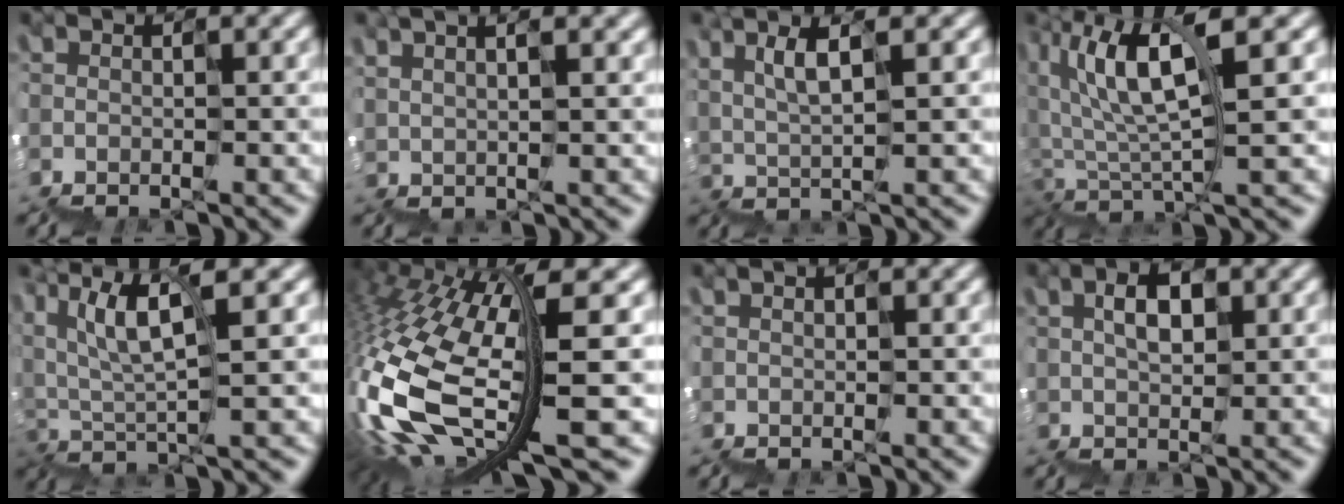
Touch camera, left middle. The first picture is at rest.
{"total": 3.8, "force": [2.2, 1.3, 2.8], "torque": [0.008, 0.017, 0.040]}
{"total": 2.7, "force": [2.2, 0.1, 1.6], "torque": [-0.021, 0.012, 0.051]}
{"total": 5.8, "force": [2.3, 1.4, 5.2], "torque": [-0.089, 0.013, 0.040]}
{"total": 4.5, "force": [2.5, 0.9, 3.7], "torque": [-0.061, 0.005, 0.047]}
{"total": 11.9, "force": [-1.1, 3.6, 11.3], "torque": [-0.257, -0.017, 0.006]}
{"total": 0.7, "force": [0.6, 0.0, 0.1], "torque": [-0.001, -0.002, 0.012]}
{"total": 2.6, "force": [1.9, 1.2, 1.4], "torque": [-0.011, 0.014, 0.038]}